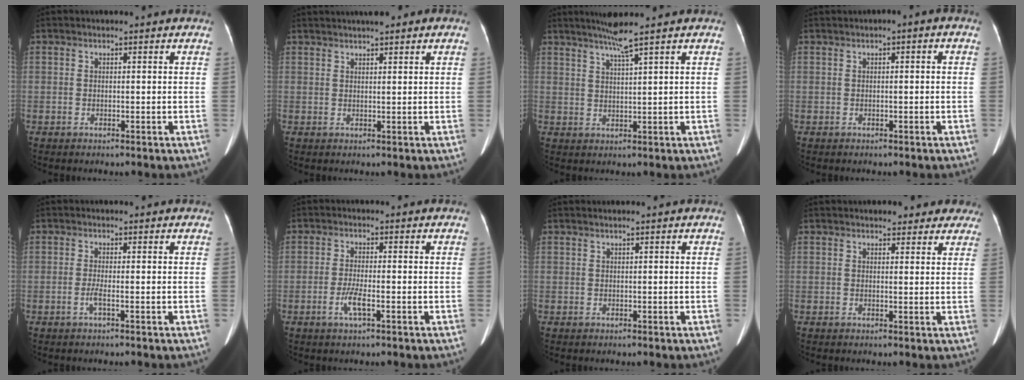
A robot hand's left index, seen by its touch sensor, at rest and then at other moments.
{"total": 4.5, "force": [3.4, 1.0, 2.6], "torque": [-0.037, 0.029, 0.052]}
{"total": 3.7, "force": [2.7, -1.3, 2.1], "torque": [-0.042, -0.004, 0.055]}
{"total": 1.0, "force": [-0.2, 0.7, 0.7], "torque": [-0.007, 0.008, -0.005]}
{"total": 1.3, "force": [-0.6, -0.2, 1.2], "torque": [-0.027, -0.001, -0.011]}
{"total": 3.2, "force": [-1.3, 0.4, 2.9], "torque": [-0.063, -0.003, -0.026]}
{"total": 0.0}
{"total": 5.7, "force": [4.8, 2.5, 2.0], "torque": [0.001, 0.005, 0.048]}